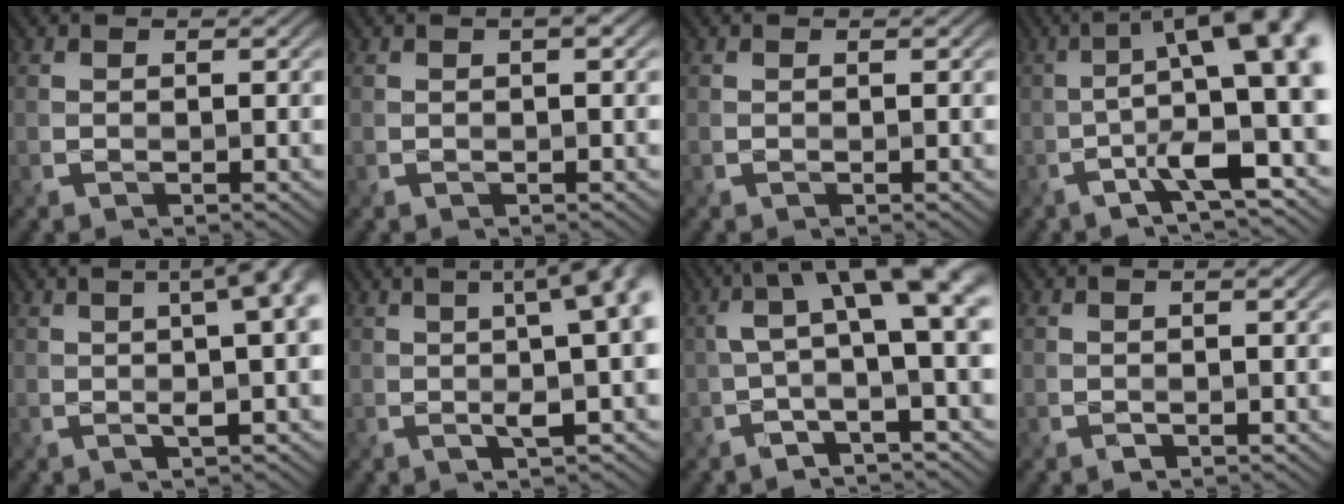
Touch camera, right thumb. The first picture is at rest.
{"total": 1.5, "force": [0.3, 0.4, 1.4], "torque": [-0.020, 0.003, 0.005]}
{"total": 0.0}
{"total": 12.5, "force": [-0.3, 3.5, 12.0], "torque": [-0.177, 0.021, -0.013]}
{"total": 7.6, "force": [0.8, 2.2, 7.2], "torque": [-0.068, 0.028, -0.003]}
{"total": 9.5, "force": [0.6, 2.8, 9.1], "torque": [-0.088, 0.030, -0.010]}
{"total": 9.2, "force": [1.8, 2.4, 8.6], "torque": [-0.148, 0.026, 0.026]}
{"total": 1.2, "force": [-0.4, 0.1, 1.1], "torque": [-0.018, 0.003, -0.007]}